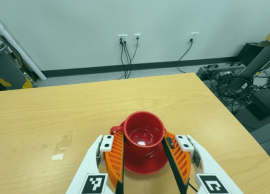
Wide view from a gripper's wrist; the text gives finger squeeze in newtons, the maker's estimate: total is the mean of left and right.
{"total": 2.8, "left": 2.2, "right": 3.5}